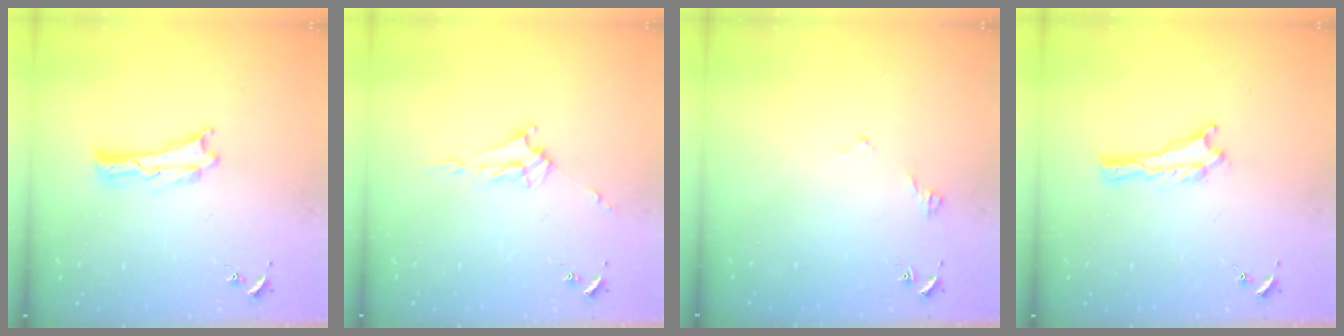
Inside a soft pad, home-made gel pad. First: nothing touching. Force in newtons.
{"total": 4.0, "press": 4.0, "slide": 0.5}
{"total": 2.9, "press": 2.9, "slide": 0.3}
{"total": 0.0}